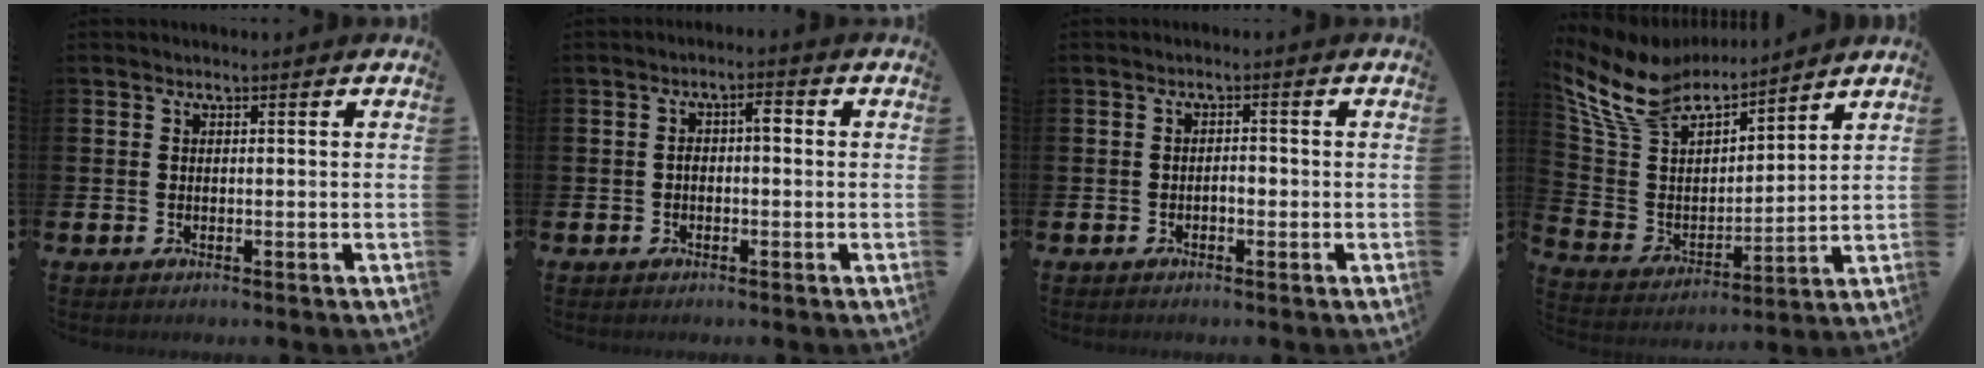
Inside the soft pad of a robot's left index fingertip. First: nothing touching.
{"total": 2.3, "force": [-0.1, 1.0, 2.1], "torque": [-0.030, 0.002, -0.006]}
{"total": 1.2, "force": [-0.5, 0.7, 0.8], "torque": [-0.008, -0.001, -0.012]}
{"total": 10.2, "force": [9.0, 3.9, 2.9], "torque": [-0.106, -0.060, 0.161]}